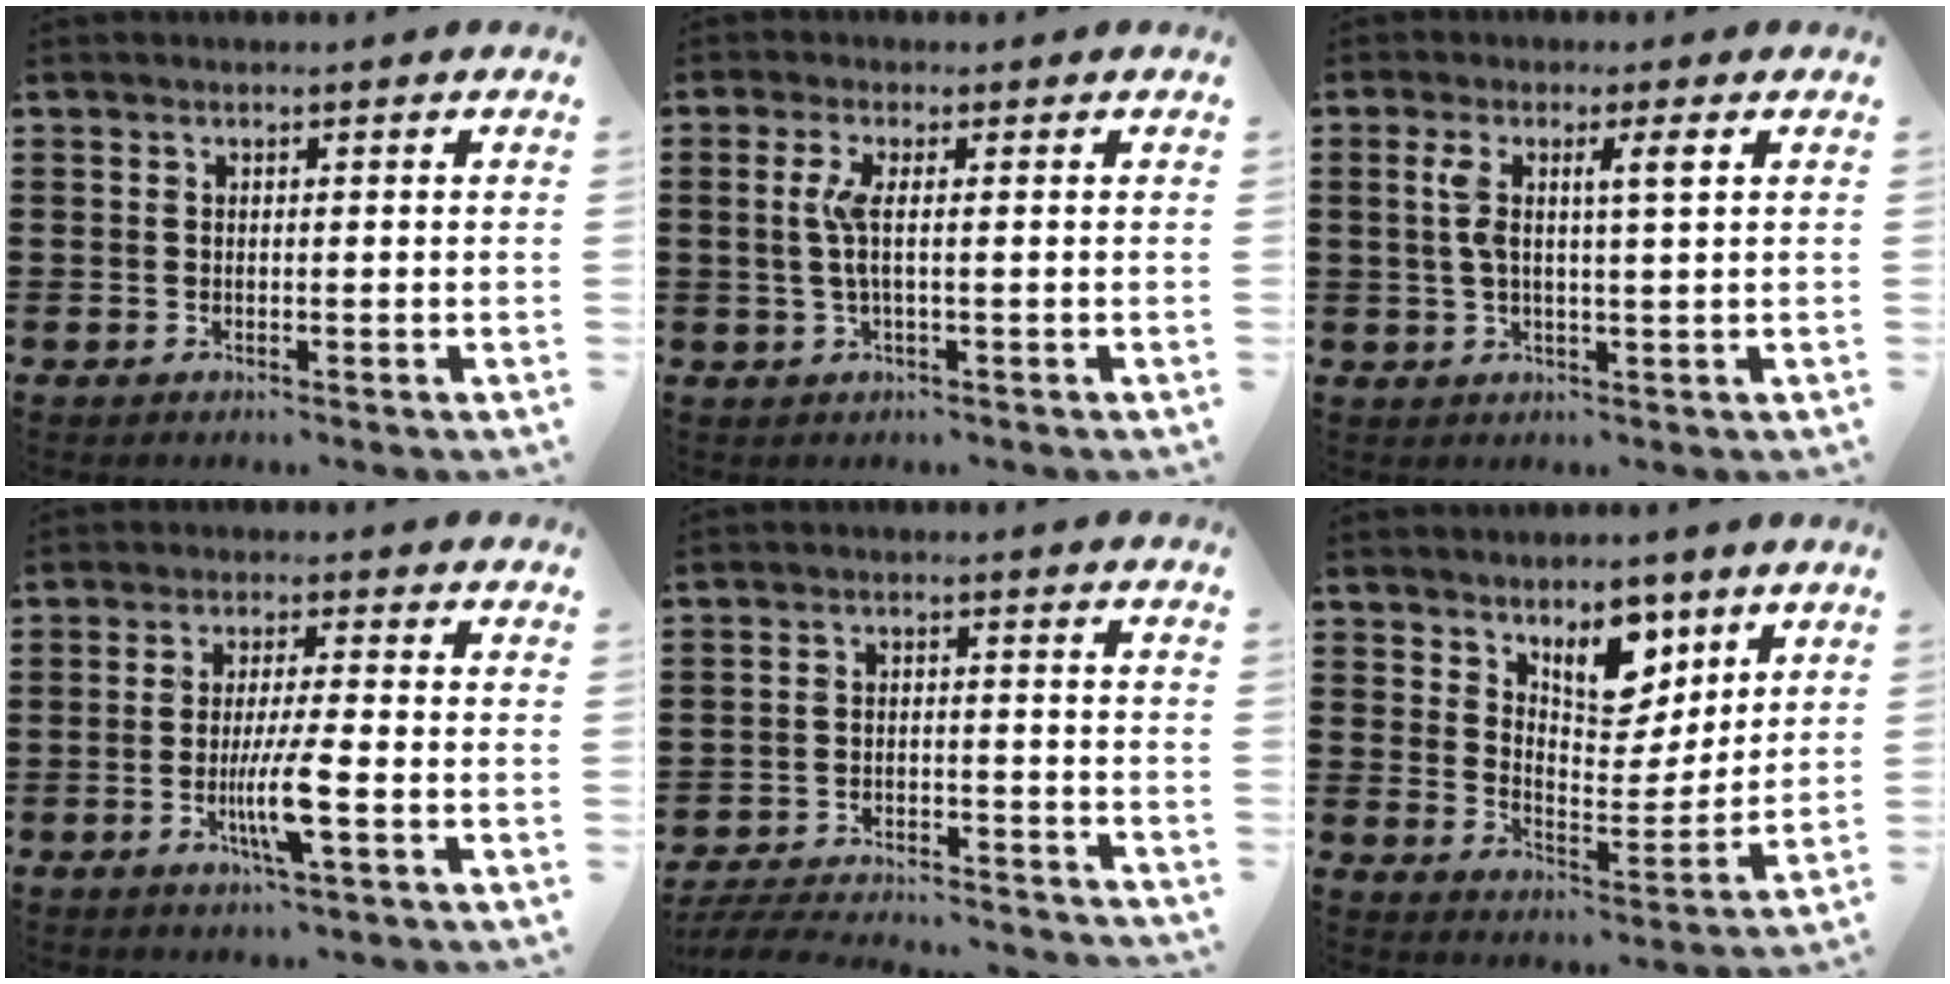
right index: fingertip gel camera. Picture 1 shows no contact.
{"total": 3.6, "force": [0.0, 0.2, 3.6], "torque": [-0.083, -0.009, -0.007]}
{"total": 4.7, "force": [1.3, 0.6, 4.5], "torque": [-0.089, 0.002, 0.017]}
{"total": 6.8, "force": [-2.2, 0.2, 6.4], "torque": [-0.127, -0.019, -0.043]}
{"total": 5.5, "force": [-5.3, 0.3, 1.1], "torque": [-0.030, 0.000, -0.110]}
{"total": 8.7, "force": [6.1, 4.5, 4.3], "torque": [-0.067, -0.023, 0.104]}